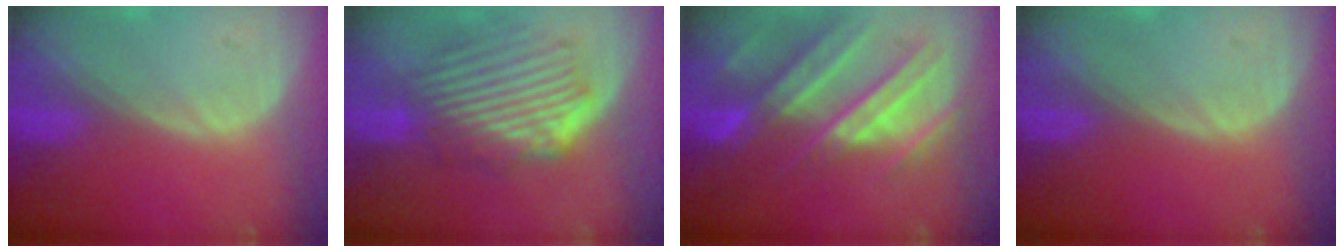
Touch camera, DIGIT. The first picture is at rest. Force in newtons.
{"total": 9.4, "press": 8.4, "slide": 4.3}
{"total": 11.1, "press": 9.8, "slide": 5.2}
{"total": 0.0}